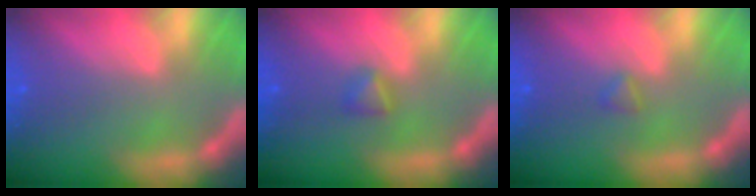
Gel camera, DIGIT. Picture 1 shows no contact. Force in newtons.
{"total": 1.4}
{"total": 0.9}